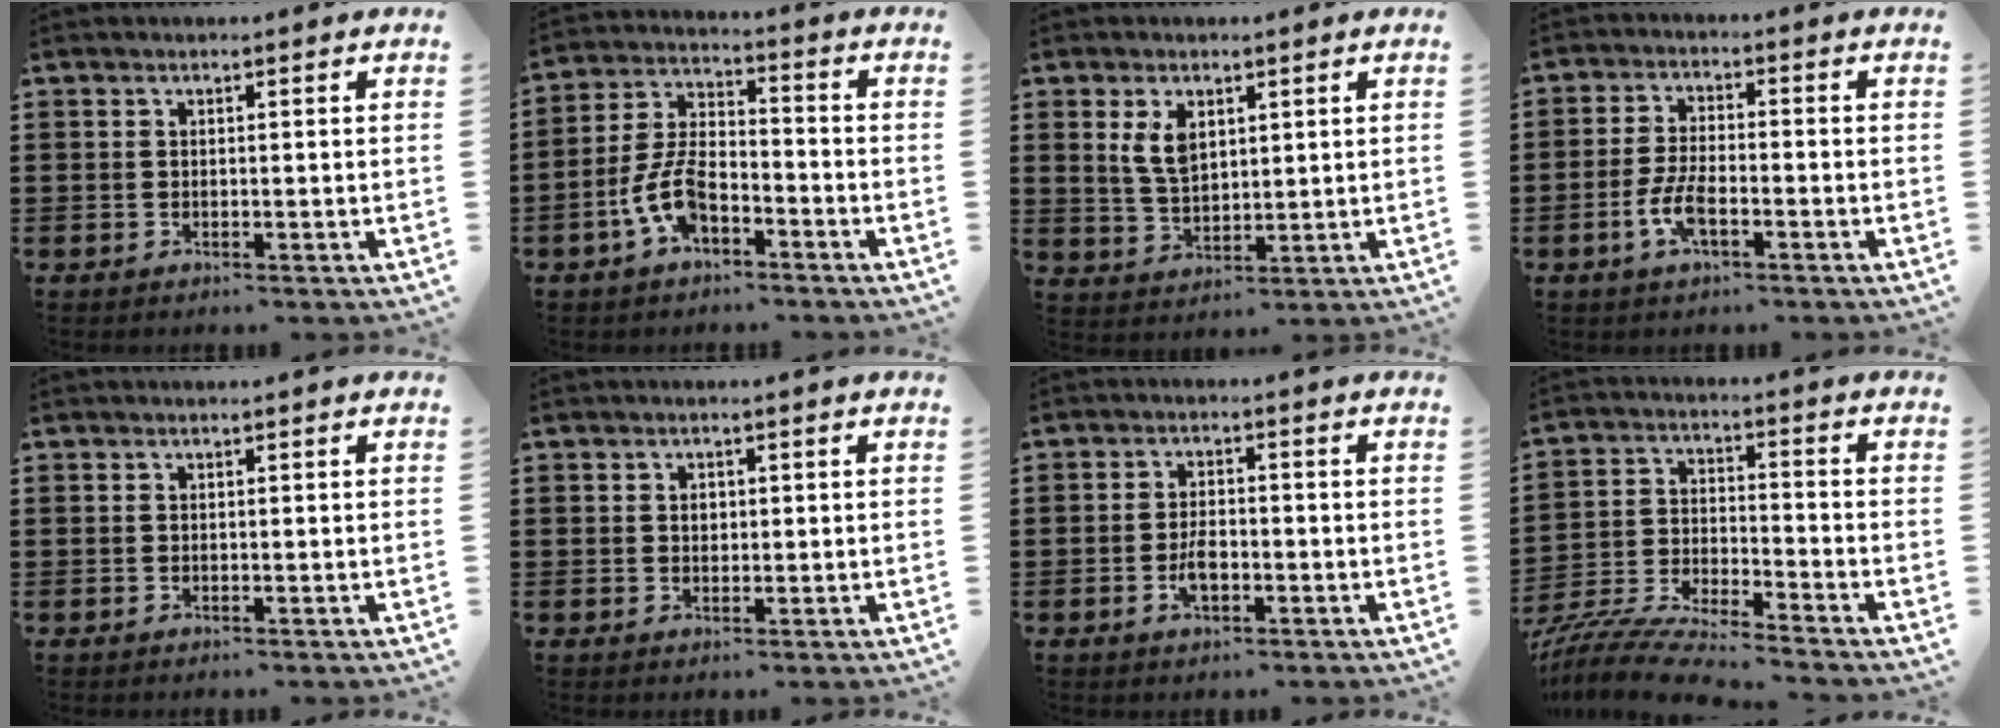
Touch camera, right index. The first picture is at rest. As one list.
[{"total": 7.9, "force": [-3.6, 3.8, 5.9], "torque": [-0.139, 0.000, -0.071]}, {"total": 4.8, "force": [2.0, 2.7, 3.4], "torque": [-0.076, 0.009, 0.036]}, {"total": 5.0, "force": [-2.1, 1.9, 4.2], "torque": [-0.105, -0.010, -0.044]}, {"total": 0.0}, {"total": 1.2, "force": [0.3, 1.0, 0.7], "torque": [-0.015, 0.007, 0.004]}, {"total": 3.3, "force": [-1.1, 1.5, 2.7], "torque": [-0.057, -0.002, -0.020]}, {"total": 7.4, "force": [-7.1, 0.1, 2.2], "torque": [-0.062, -0.010, -0.144]}]